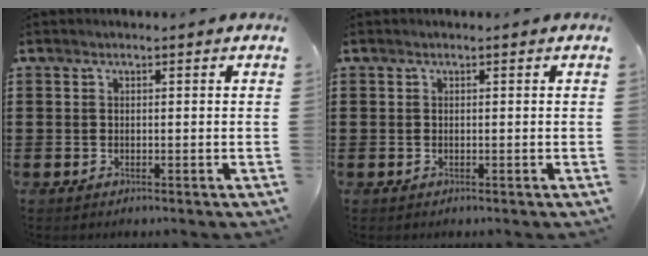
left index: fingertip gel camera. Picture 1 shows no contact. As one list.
[{"total": 0.0}]